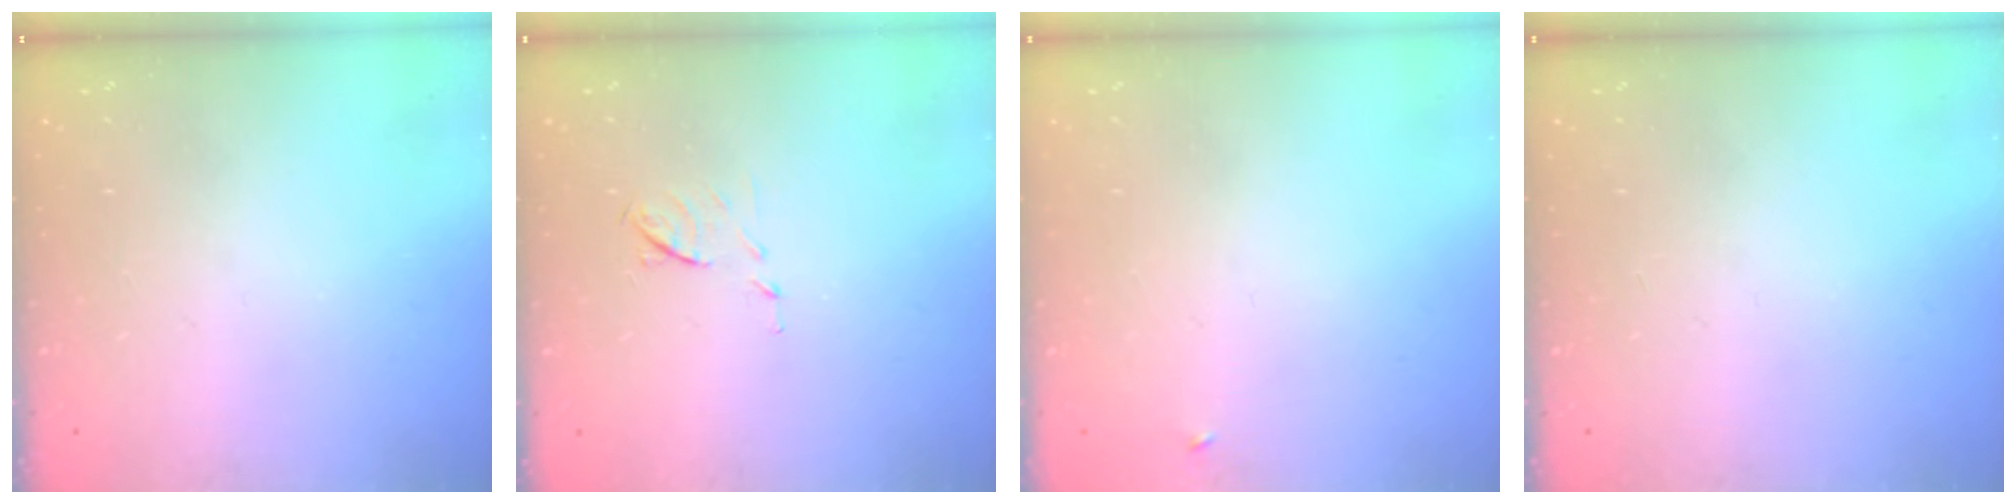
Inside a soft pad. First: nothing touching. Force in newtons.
{"total": 6.2, "press": 6.2, "slide": 0.9}
{"total": 2.3, "press": 2.3, "slide": 0.2}
{"total": 0.0}